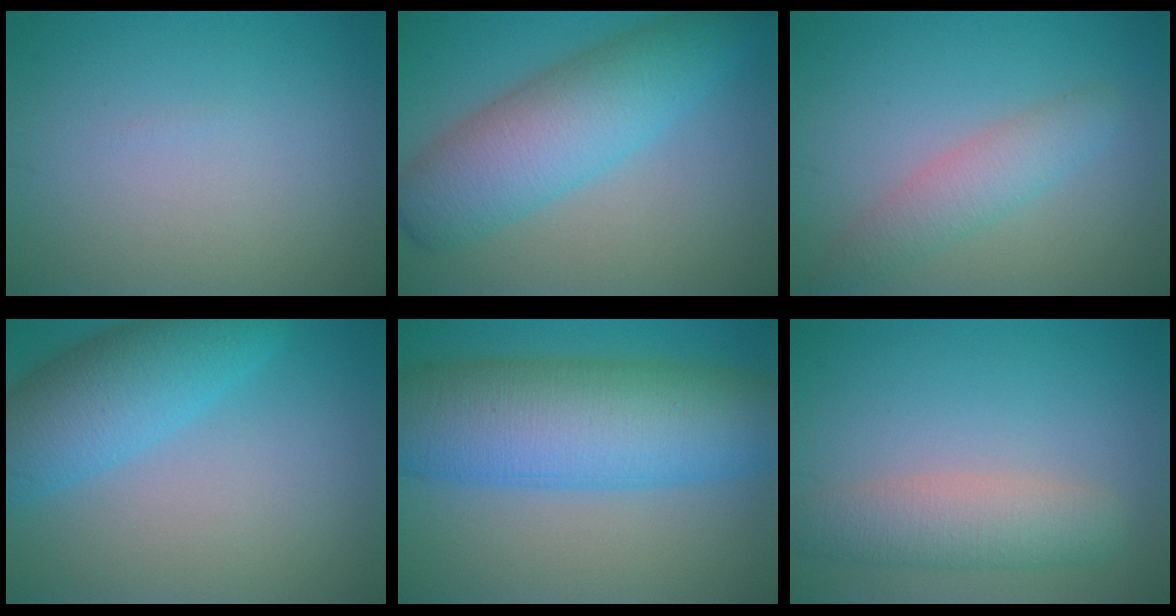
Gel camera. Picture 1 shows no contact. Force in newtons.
{"total": 6.5, "press": 6.5, "slide": 0.2}
{"total": 3.0, "press": 2.9, "slide": 0.2}
{"total": 6.9, "press": 6.9, "slide": 0.2}
{"total": 12.2, "press": 12.2, "slide": 0.1}
{"total": 4.1, "press": 4.1, "slide": 0.1}